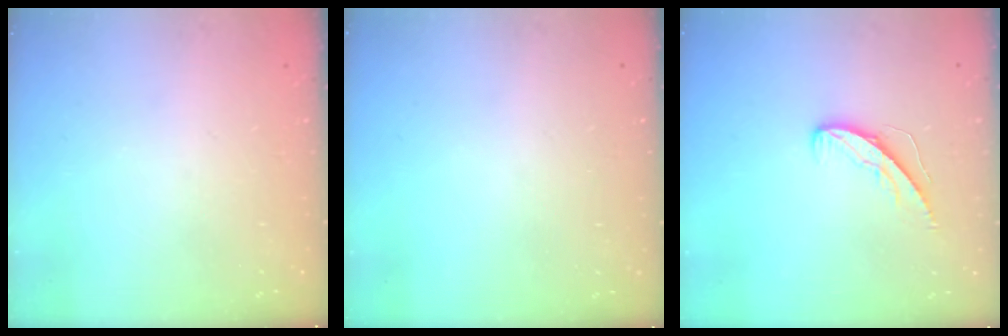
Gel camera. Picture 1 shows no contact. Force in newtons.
{"total": 0.0}
{"total": 5.8, "press": 5.7, "slide": 0.5}